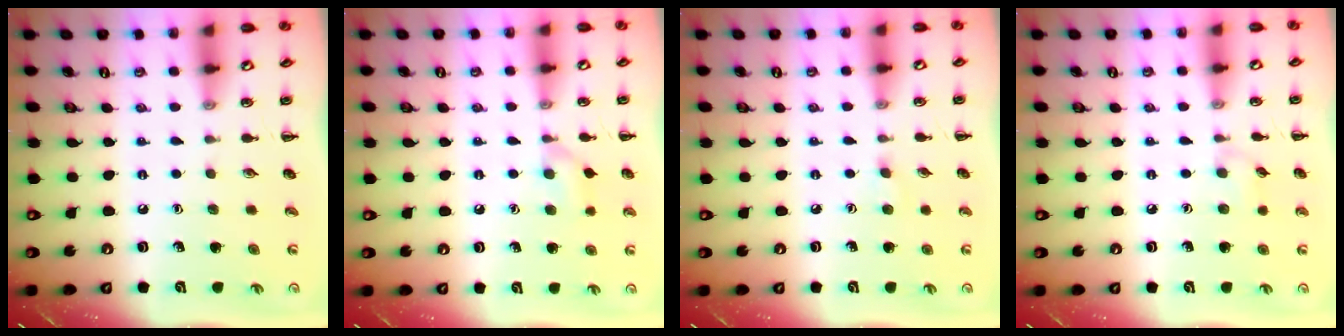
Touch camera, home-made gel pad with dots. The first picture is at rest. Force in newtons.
{"total": 7.1, "press": 6.7, "slide": 2.3}
{"total": 3.9, "press": 3.6, "slide": 1.6}
{"total": 5.1, "press": 4.7, "slide": 2.0}